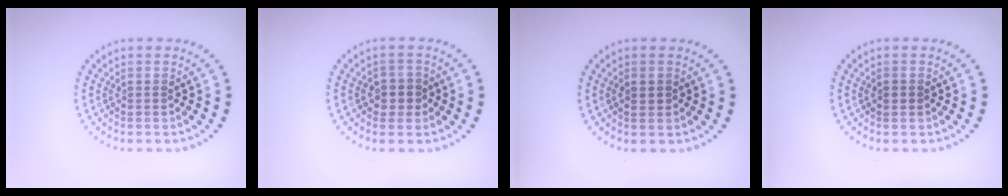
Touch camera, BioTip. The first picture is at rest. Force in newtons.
{"total": 2.0, "press": 1.8, "slide": 0.9}
{"total": 0.8, "press": 0.8, "slide": 0.2}
{"total": 1.0, "press": 1.0, "slide": 0.1}